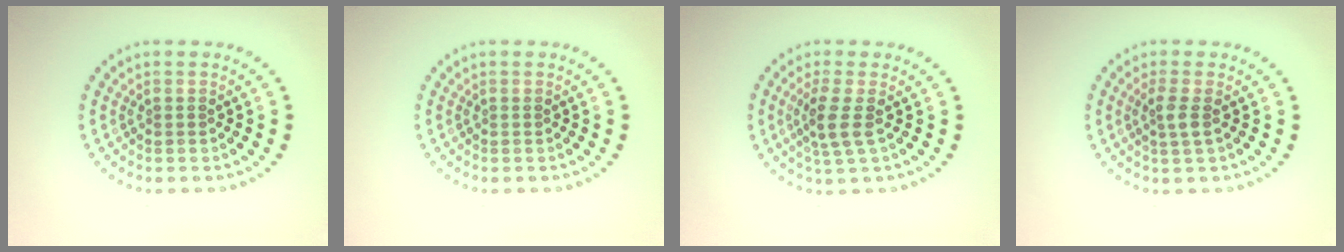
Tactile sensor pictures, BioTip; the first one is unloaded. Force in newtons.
{"total": 0.0}
{"total": 2.6, "press": 2.0, "slide": 1.7}
{"total": 1.6, "press": 1.5, "slide": 0.7}